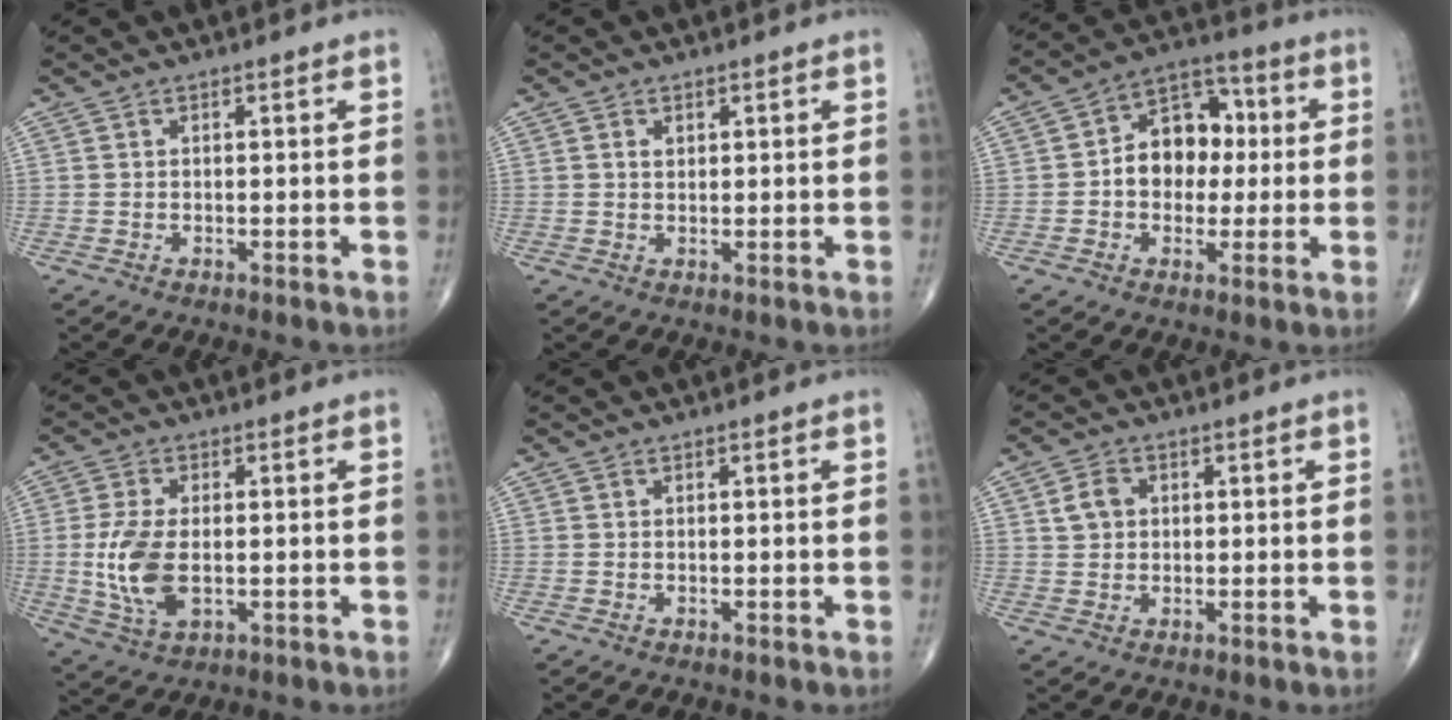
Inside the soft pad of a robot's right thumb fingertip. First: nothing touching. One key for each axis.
{"total": 1.4, "fx": 0.6, "fy": 0.9, "fz": 0.8, "tx": -0.007, "ty": -0.003, "tz": 0.011}
{"total": 11.8, "fx": 0.3, "fy": 8.7, "fz": 8.0, "tx": -0.076, "ty": 0.032, "tz": -0.003}
{"total": 9.5, "fx": -0.6, "fy": 5.1, "fz": 8.0, "tx": -0.173, "ty": -0.008, "tz": -0.006}
{"total": 0.0}
{"total": 3.7, "fx": 1.0, "fy": 3.0, "fz": 2.0, "tx": -0.027, "ty": 0.003, "tz": 0.018}